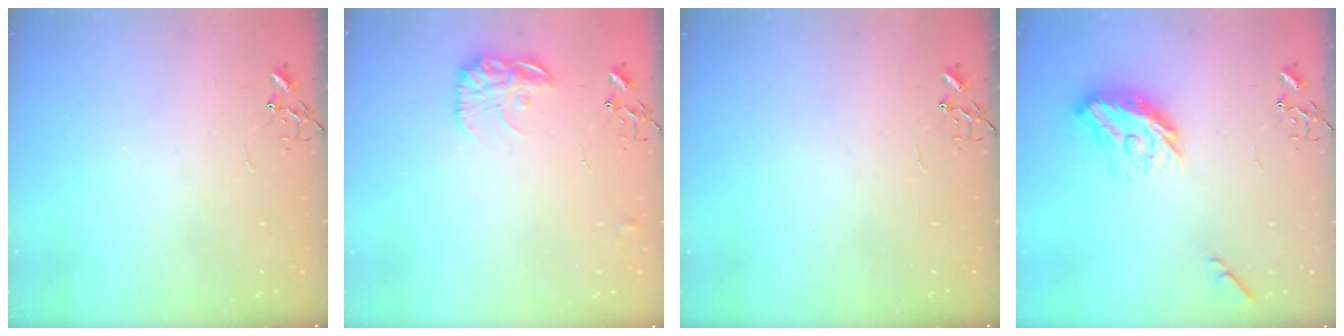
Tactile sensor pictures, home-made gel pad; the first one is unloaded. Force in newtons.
{"total": 12.7, "press": 12.7, "slide": 0.6}
{"total": 0.0}
{"total": 14.2, "press": 14.2, "slide": 0.7}